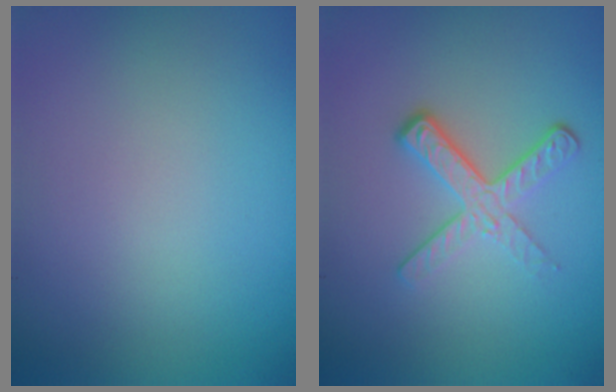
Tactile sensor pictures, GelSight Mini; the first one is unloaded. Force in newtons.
{"total": 3.5, "press": 2.4, "slide": 2.5}